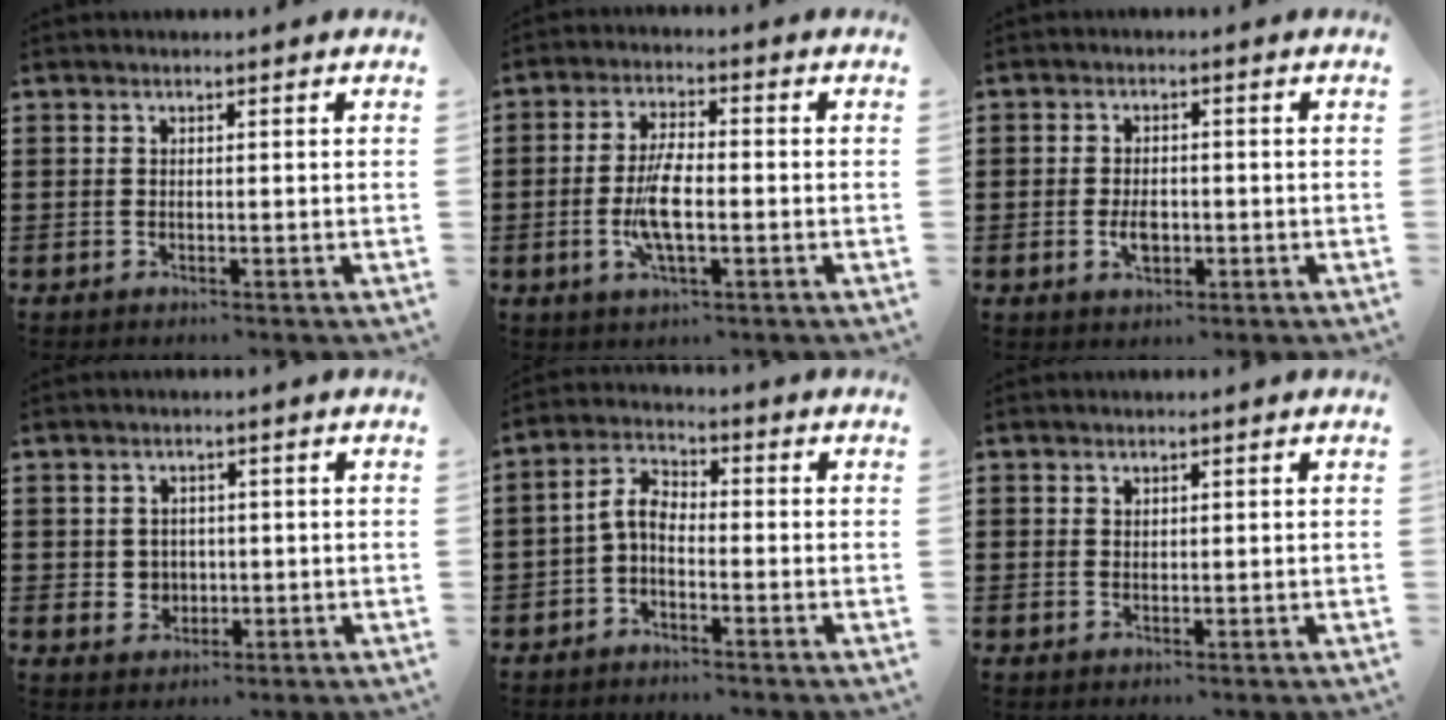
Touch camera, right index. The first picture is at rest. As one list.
[{"total": 6.9, "force": [-1.3, 2.2, 6.5], "torque": [-0.144, -0.009, -0.030]}, {"total": 3.0, "force": [-0.7, 1.8, 2.3], "torque": [-0.051, -0.003, -0.013]}, {"total": 2.4, "force": [0.2, 2.4, 0.5], "torque": [-0.021, 0.010, 0.000]}, {"total": 3.9, "force": [-1.3, 2.0, 3.1], "torque": [-0.083, 0.006, -0.034]}, {"total": 0.9, "force": [0.8, 0.5, 0.1], "torque": [-0.004, 0.001, 0.015]}]